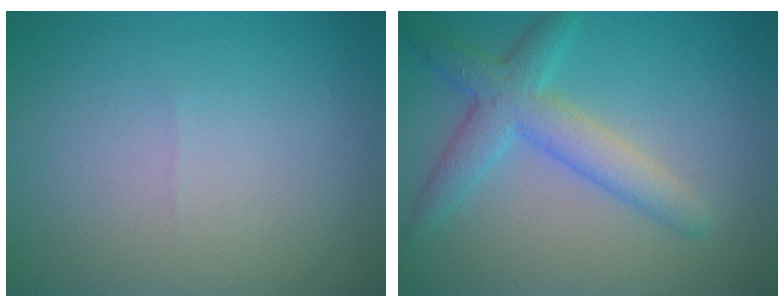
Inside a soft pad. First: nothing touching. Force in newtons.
{"total": 4.3, "press": 4.3, "slide": 0.2}